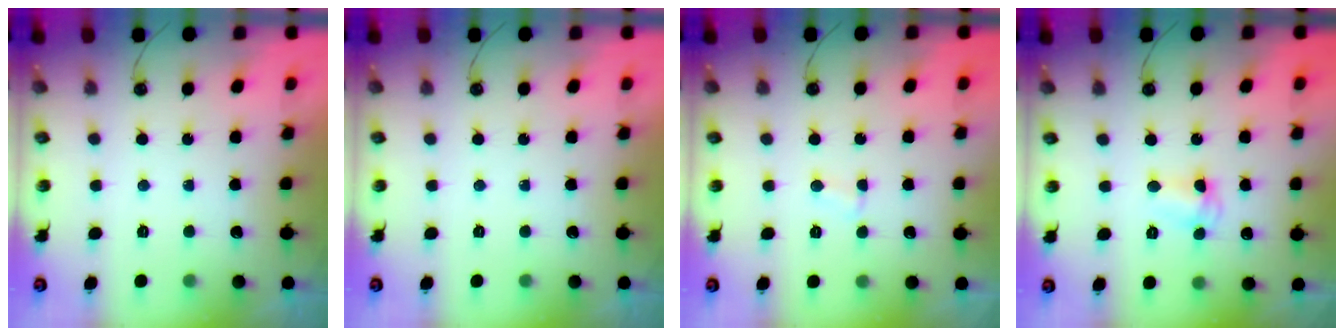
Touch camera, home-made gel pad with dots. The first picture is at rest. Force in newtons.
{"total": 0.0}
{"total": 2.3, "press": 2.3, "slide": 0.2}
{"total": 3.7, "press": 3.7, "slide": 0.3}